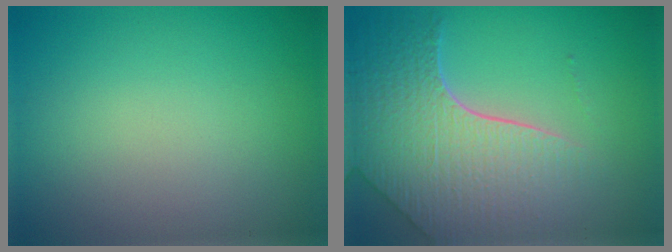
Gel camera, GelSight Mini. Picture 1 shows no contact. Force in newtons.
{"total": 7.9, "press": 5.7, "slide": 5.5}